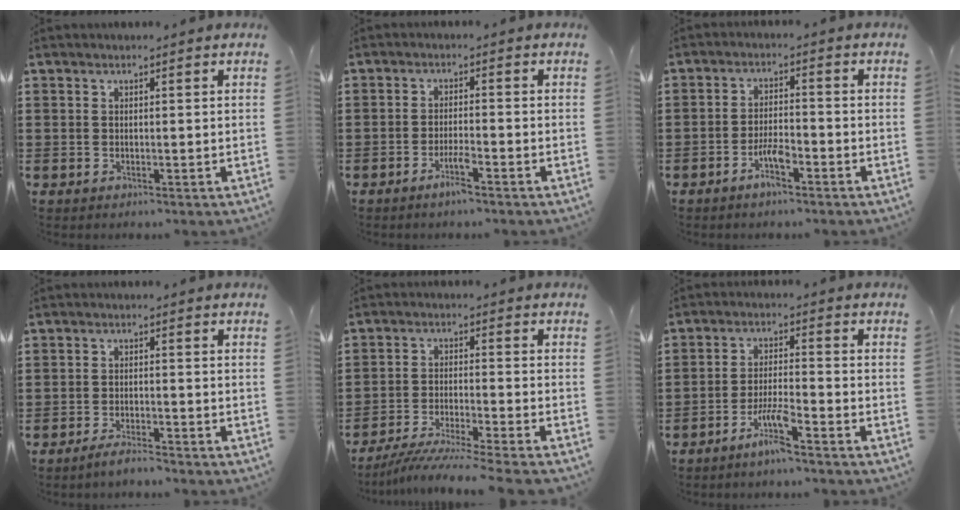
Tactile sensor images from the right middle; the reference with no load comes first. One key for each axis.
{"total": 3.0, "fx": -2.1, "fy": 0.1, "fz": 2.2, "tx": -0.043, "ty": 0.001, "tz": -0.040}
{"total": 4.1, "fx": -2.5, "fy": 1.0, "fz": 3.1, "tx": -0.066, "ty": 0.003, "tz": -0.050}
{"total": 2.6, "fx": -2.4, "fy": 0.1, "fz": 1.0, "tx": -0.017, "ty": 0.003, "tz": -0.046}
{"total": 5.5, "fx": -5.1, "fy": -0.5, "fz": 2.1, "tx": -0.047, "ty": -0.023, "tz": -0.102}
{"total": 5.0, "fx": -3.6, "fy": 0.3, "fz": 3.5, "tx": -0.072, "ty": -0.005, "tz": -0.067}